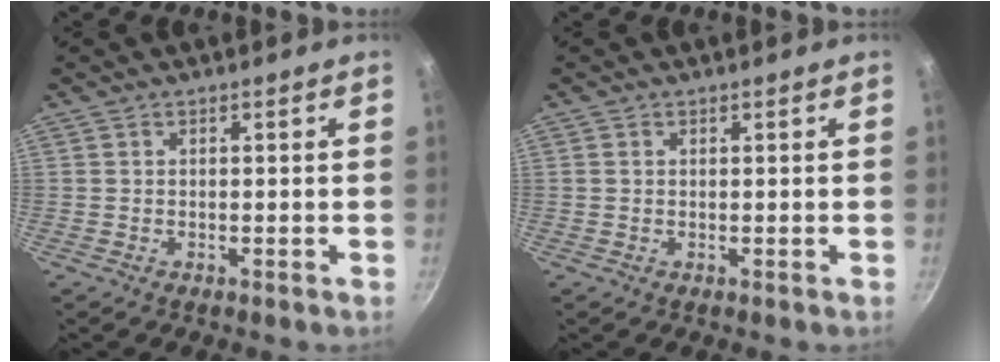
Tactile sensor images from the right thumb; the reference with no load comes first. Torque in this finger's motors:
{"motor_torque": [-0.04, -0.26, -0.19, -0.40, -0.02]}